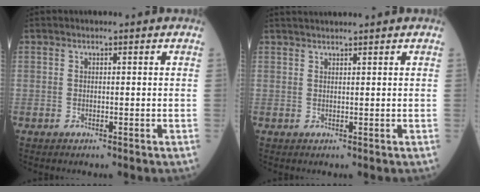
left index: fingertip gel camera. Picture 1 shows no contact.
{"total": 3.6, "force": [3.3, -0.5, 1.3], "torque": [-0.015, 0.027, 0.056]}